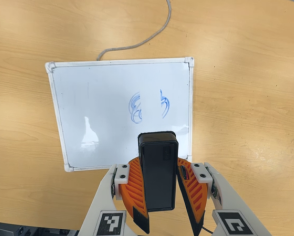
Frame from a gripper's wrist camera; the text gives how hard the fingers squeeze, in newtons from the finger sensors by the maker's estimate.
{"total": 8.1, "left": 9.2, "right": 7.0}